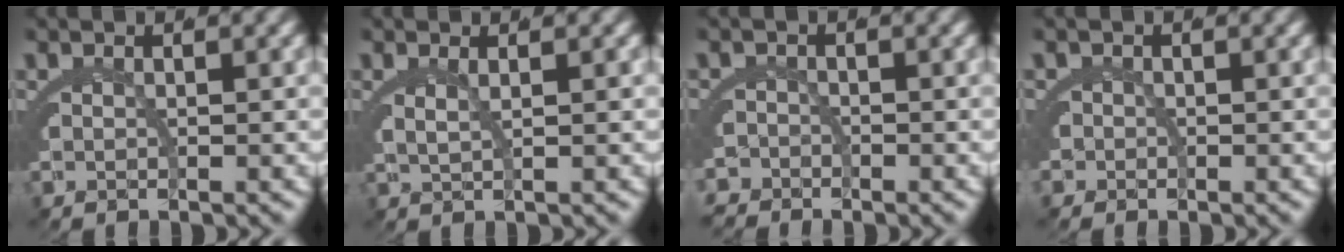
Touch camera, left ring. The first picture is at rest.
{"total": 1.5, "force": [0.8, -0.1, 1.3], "torque": [-0.026, -0.006, 0.021]}
{"total": 2.4, "force": [-2.3, 0.5, -0.5], "torque": [0.017, -0.015, -0.039]}
{"total": 1.7, "force": [-1.0, 1.3, 0.0], "torque": [-0.002, -0.007, -0.020]}